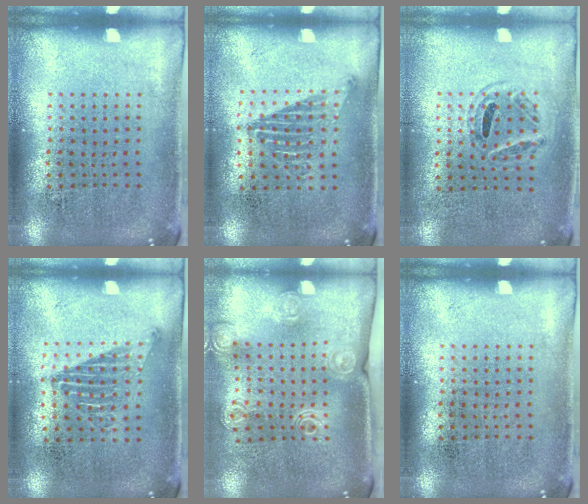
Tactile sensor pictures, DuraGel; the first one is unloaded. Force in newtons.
{"total": 1.1, "press": 1.0, "slide": 0.6}
{"total": 0.9, "press": 0.8, "slide": 0.5}
{"total": 1.1, "press": 1.0, "slide": 0.6}
{"total": 1.5, "press": 1.4, "slide": 0.6}
{"total": 0.0}